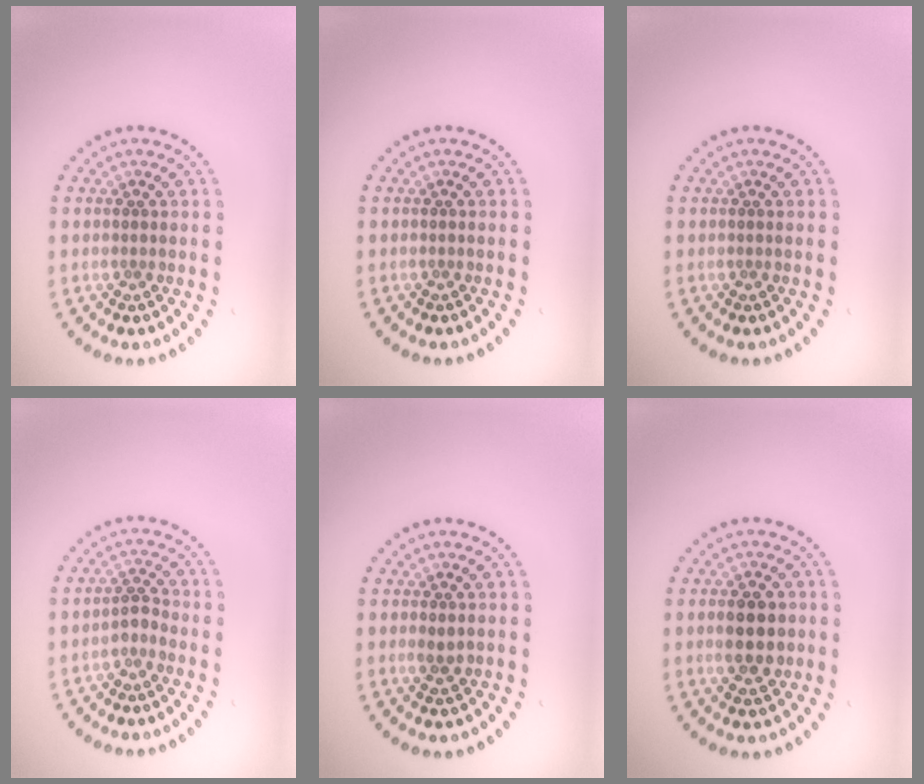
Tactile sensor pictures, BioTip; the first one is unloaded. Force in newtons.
{"total": 0.0}
{"total": 0.0}
{"total": 1.3, "press": 1.1, "slide": 0.7}
{"total": 1.0, "press": 1.0, "slide": 0.2}
{"total": 3.8, "press": 3.8, "slide": 0.1}